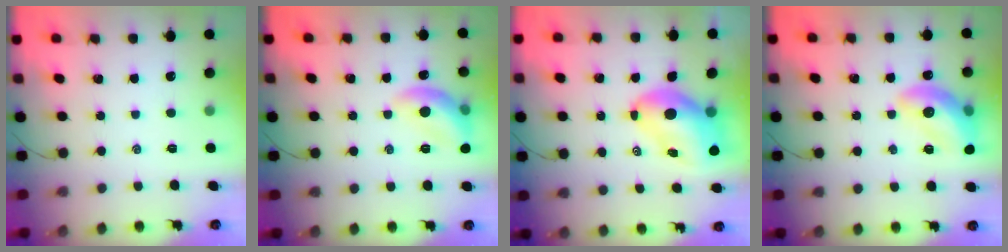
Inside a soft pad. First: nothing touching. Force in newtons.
{"total": 11.3, "press": 11.3, "slide": 0.9}
{"total": 10.3, "press": 9.8, "slide": 2.9}
{"total": 14.8, "press": 14.7, "slide": 2.0}